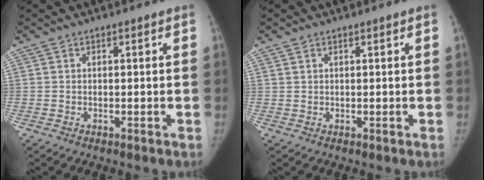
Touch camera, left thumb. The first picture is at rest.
{"total": 0.6, "force": [0.4, 0.4, 0.2], "torque": [-0.005, 0.000, 0.008]}